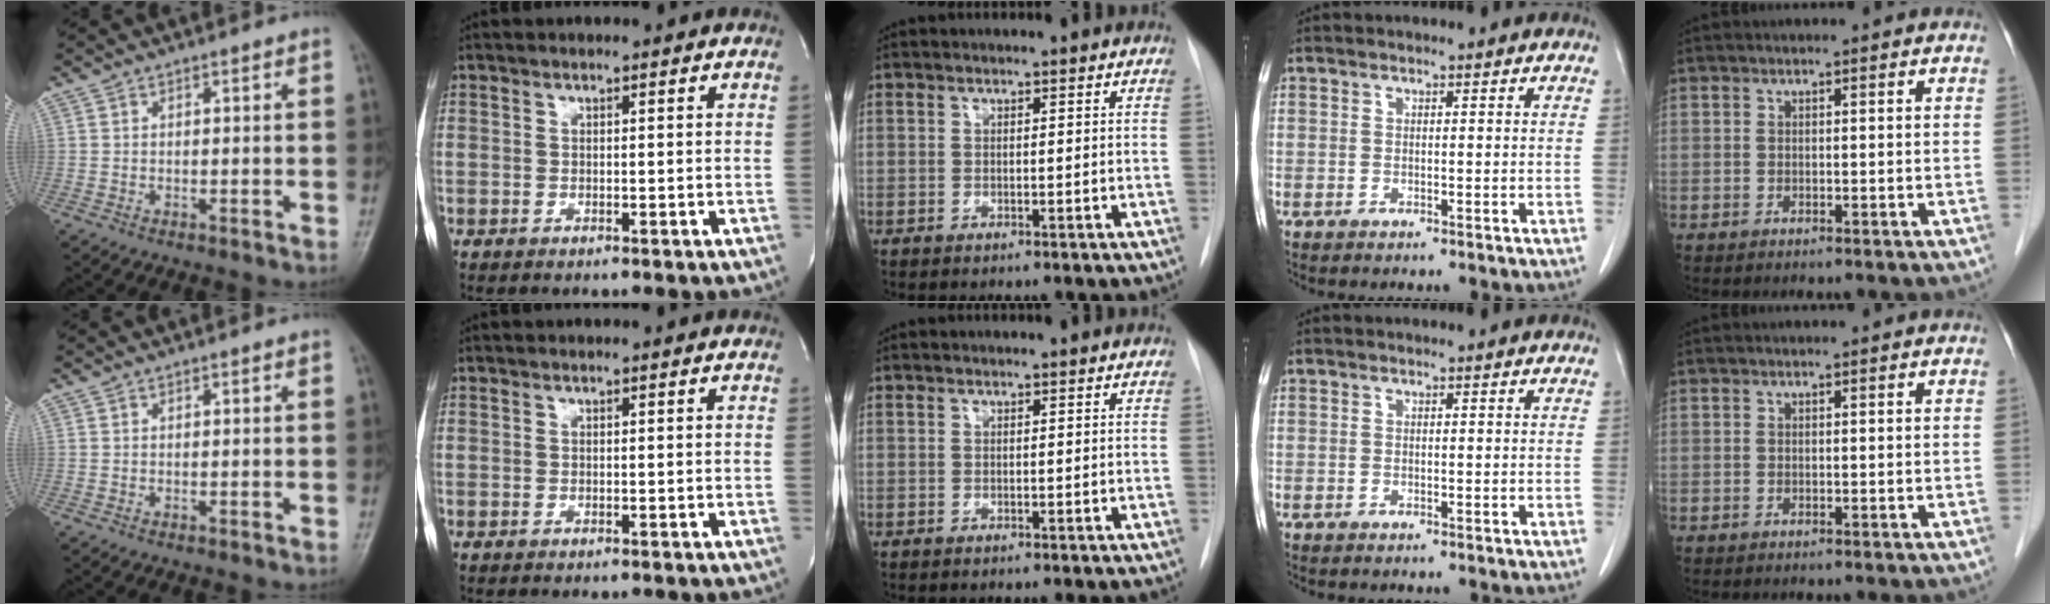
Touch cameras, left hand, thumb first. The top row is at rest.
{}